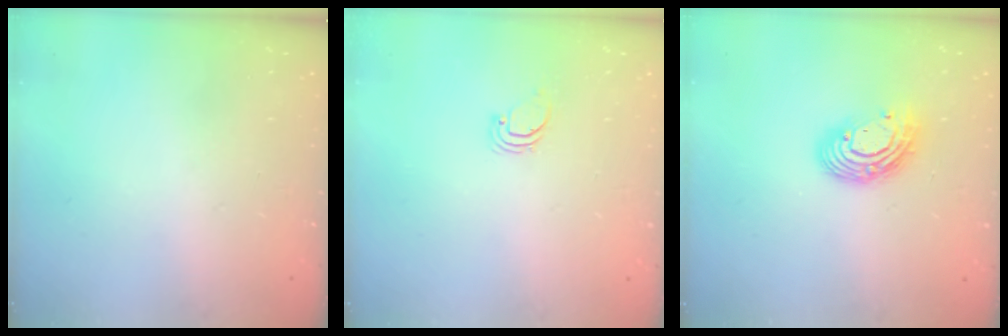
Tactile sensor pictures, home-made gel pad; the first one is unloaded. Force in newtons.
{"total": 0.9, "press": 0.9, "slide": 0.1}
{"total": 11.3, "press": 11.2, "slide": 0.9}